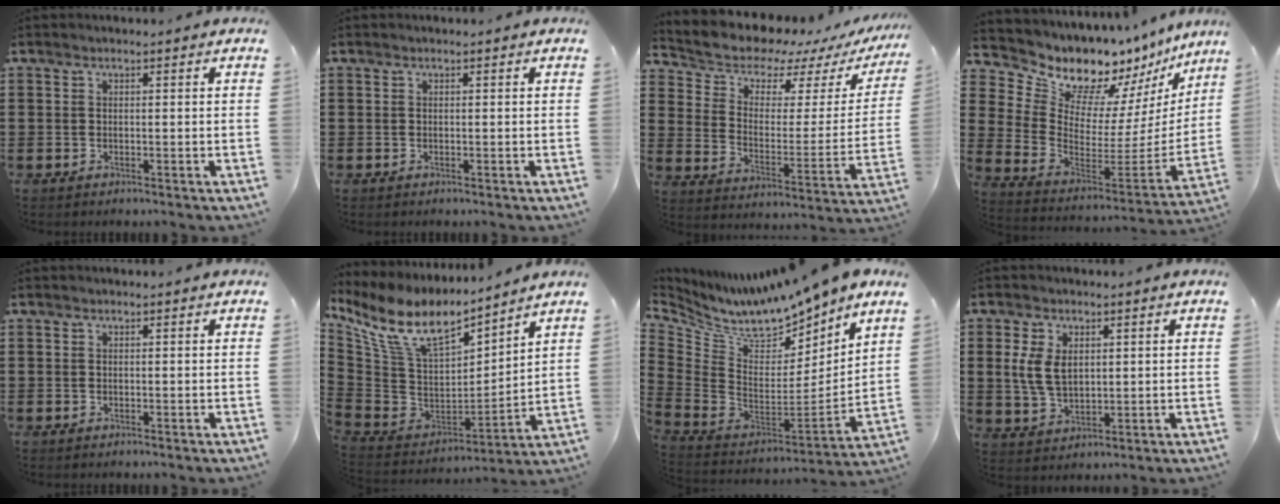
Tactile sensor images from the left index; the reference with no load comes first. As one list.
[{"total": 0.0}, {"total": 7.0, "force": [6.4, 2.4, 1.3], "torque": [-0.061, -0.052, 0.111]}, {"total": 10.5, "force": [9.4, 4.2, 2.0], "torque": [-0.073, -0.088, 0.163]}, {"total": 0.0}, {"total": 10.8, "force": [7.5, 4.1, 6.6], "torque": [-0.164, -0.047, 0.131]}, {"total": 8.7, "force": [8.0, 1.7, 2.9], "torque": [-0.093, -0.074, 0.137]}, {"total": 5.6, "force": [1.2, 3.5, 4.2], "torque": [-0.105, 0.006, 0.018]}]